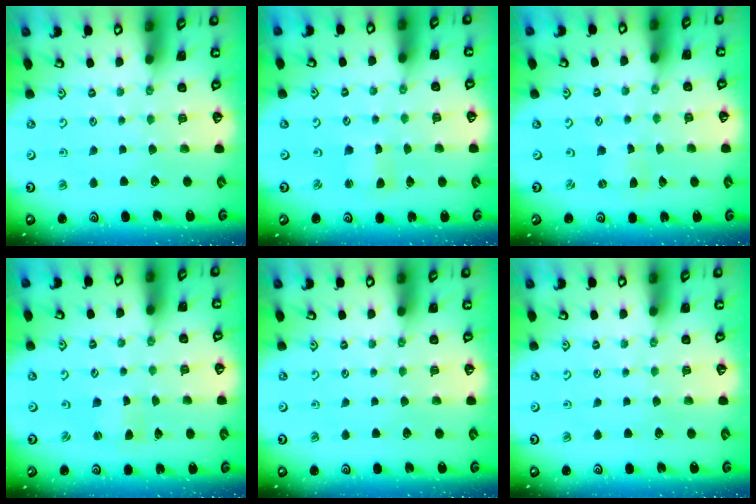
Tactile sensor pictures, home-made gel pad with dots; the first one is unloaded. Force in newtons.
{"total": 0.8, "press": 0.8, "slide": 0.2}
{"total": 0.0}
{"total": 0.9, "press": 0.8, "slide": 0.1}
{"total": 0.0}
{"total": 0.0}